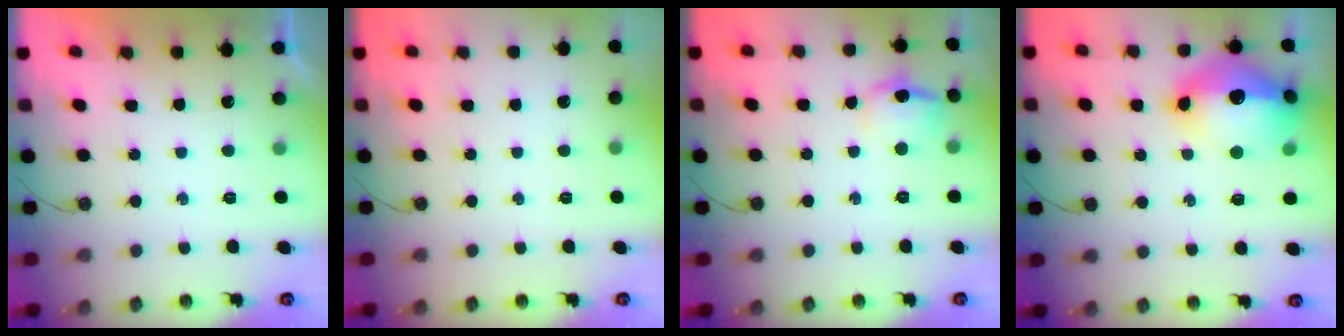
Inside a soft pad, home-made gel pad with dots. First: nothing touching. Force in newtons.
{"total": 0.0}
{"total": 11.3, "press": 11.3, "slide": 0.9}
{"total": 19.1, "press": 19.0, "slide": 1.7}